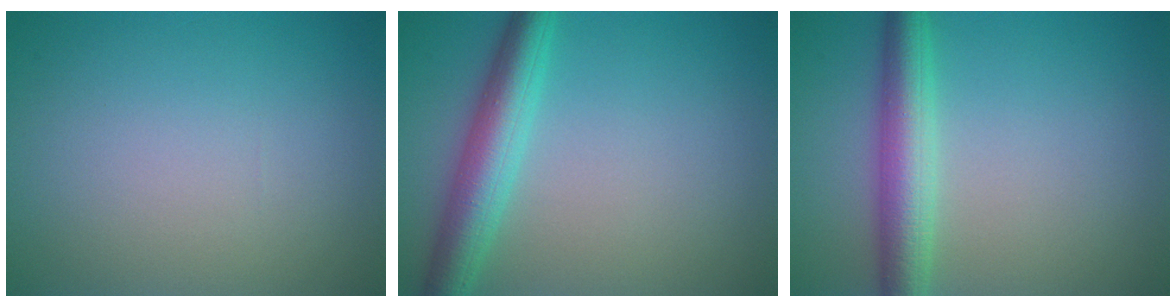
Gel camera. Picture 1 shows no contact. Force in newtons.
{"total": 5.0, "press": 5.0, "slide": 0.1}
{"total": 4.8, "press": 4.8, "slide": 0.1}